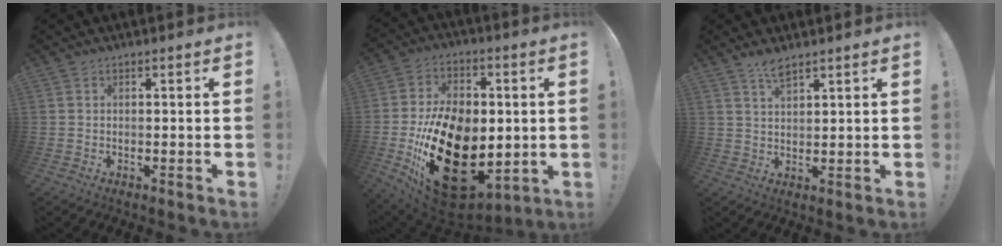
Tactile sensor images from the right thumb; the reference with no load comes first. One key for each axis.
{"total": 29.6, "fx": -6.5, "fy": 19.0, "fz": 21.8, "tx": -0.399, "ty": 0.033, "tz": -0.083}
{"total": 4.4, "fx": 3.5, "fy": 1.1, "fz": 2.5, "tx": -0.041, "ty": -0.022, "tz": 0.059}